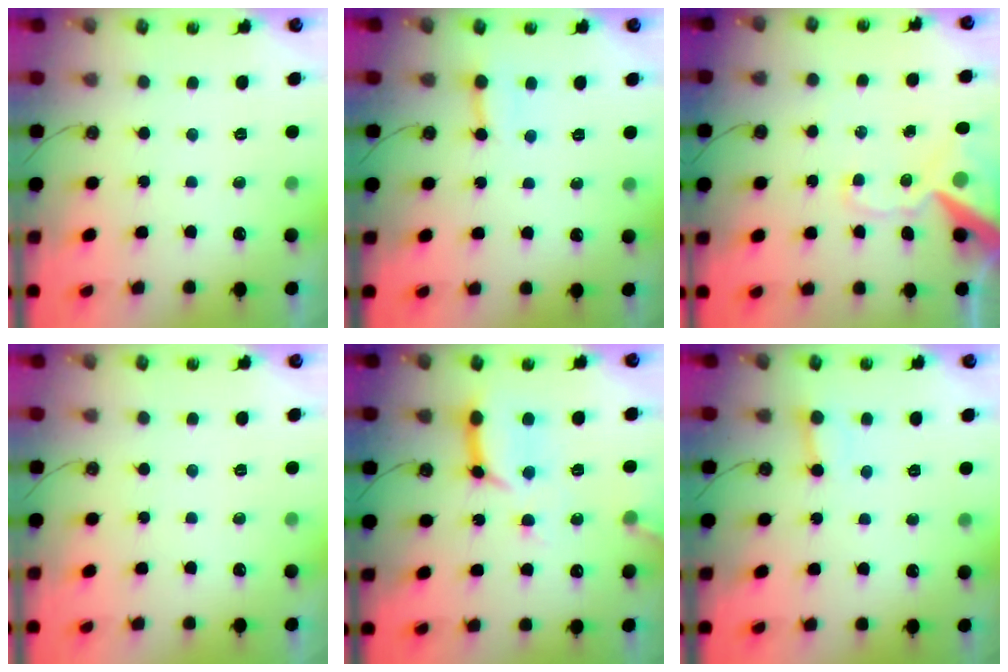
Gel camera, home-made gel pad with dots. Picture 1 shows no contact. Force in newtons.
{"total": 3.0, "press": 2.9, "slide": 0.3}
{"total": 14.7, "press": 14.5, "slide": 2.2}
{"total": 0.0}
{"total": 12.4, "press": 12.4, "slide": 0.8}
{"total": 2.7, "press": 2.7, "slide": 0.3}